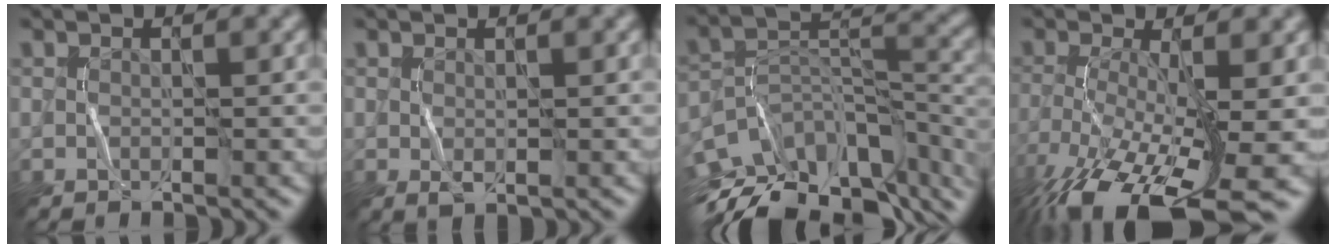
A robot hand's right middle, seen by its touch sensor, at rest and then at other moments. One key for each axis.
{"total": 0.9, "fx": -0.1, "fy": 0.5, "fz": 0.8, "tx": -0.014, "ty": -0.004, "tz": 0.001}
{"total": 12.9, "fx": -8.9, "fy": 5.7, "fz": 7.4, "tx": -0.151, "ty": 0.008, "tz": -0.136}
{"total": 12.4, "fx": -6.3, "fy": 4.1, "fz": 9.9, "tx": -0.198, "ty": -0.025, "tz": -0.109}